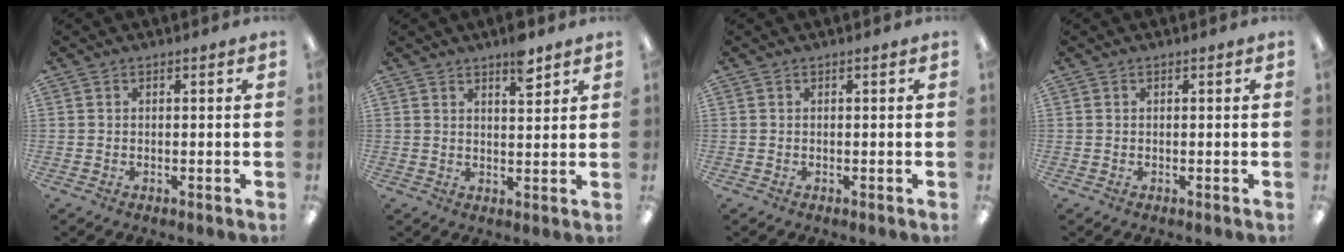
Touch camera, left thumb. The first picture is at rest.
{"total": 5.6, "force": [4.0, 1.8, 3.5], "torque": [-0.039, -0.024, 0.063]}
{"total": 0.0}
{"total": 0.0}